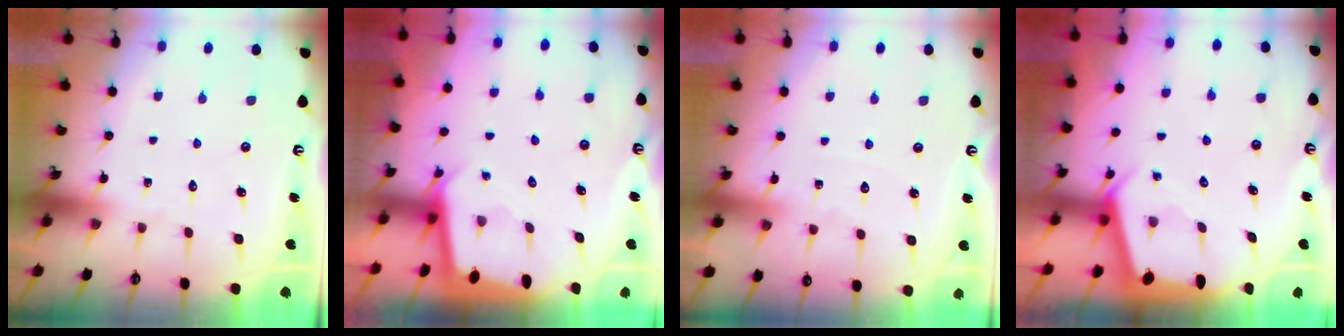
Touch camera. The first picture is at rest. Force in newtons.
{"total": 1.8, "press": 1.8, "slide": 0.1}
{"total": 3.1, "press": 3.1, "slide": 0.5}
{"total": 2.5, "press": 2.5, "slide": 0.3}